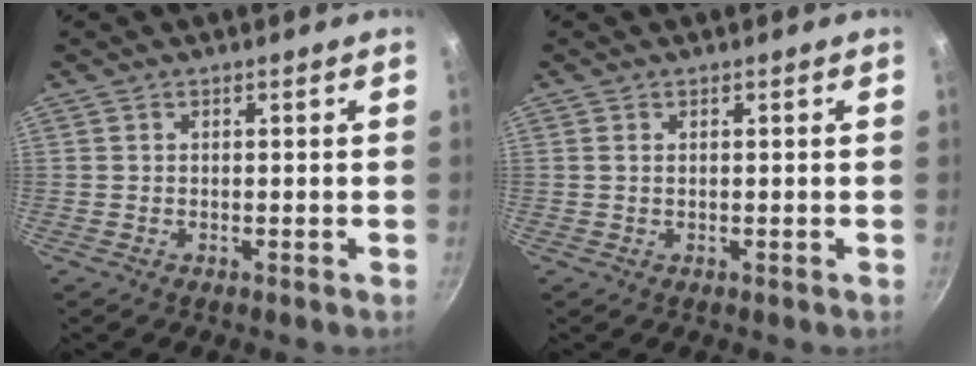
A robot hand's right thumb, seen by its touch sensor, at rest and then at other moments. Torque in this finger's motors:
{"motor_torque": [-0.36, 0.06, 0.09, -0.23, 0.00]}